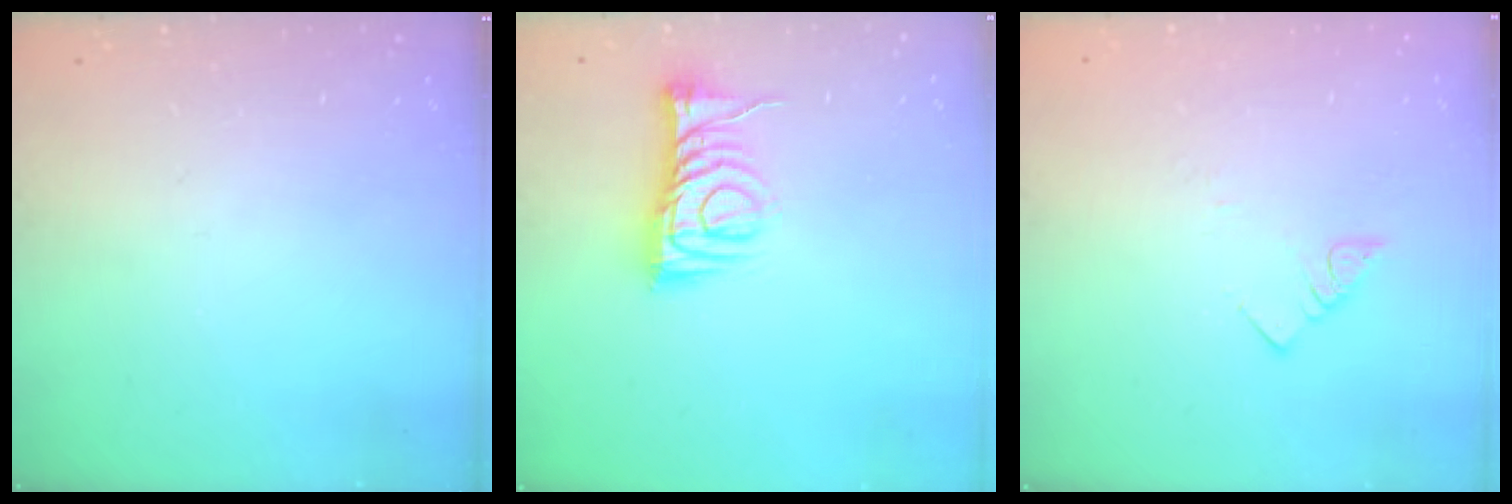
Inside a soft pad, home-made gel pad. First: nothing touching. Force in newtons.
{"total": 9.2, "press": 9.2, "slide": 0.6}
{"total": 2.8, "press": 2.8, "slide": 0.2}